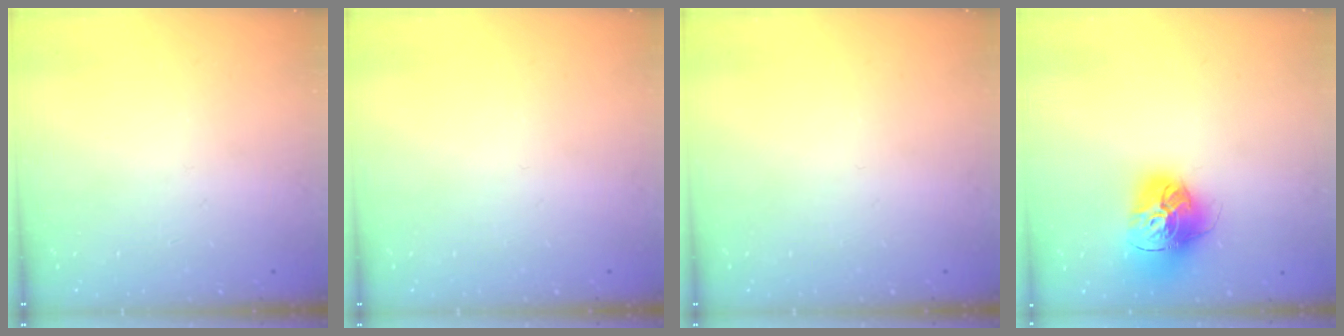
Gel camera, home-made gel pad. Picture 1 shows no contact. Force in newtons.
{"total": 0.0}
{"total": 0.0}
{"total": 17.0, "press": 16.9, "slide": 1.7}